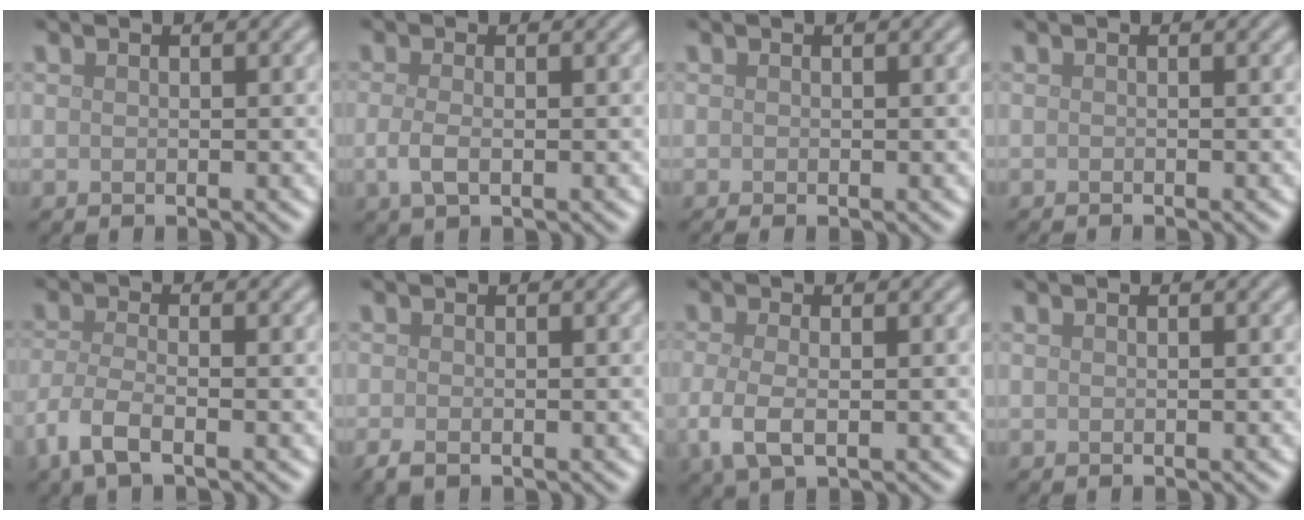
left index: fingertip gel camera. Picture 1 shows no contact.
{"total": 2.1, "force": [-0.4, 0.8, 1.9], "torque": [-0.045, -0.004, -0.014]}
{"total": 0.8, "force": [-0.3, 0.2, 0.7], "torque": [-0.013, -0.004, -0.006]}
{"total": 0.6, "force": [-0.5, 0.1, 0.3], "torque": [-0.001, -0.003, -0.011]}
{"total": 3.8, "force": [-2.1, 1.4, 2.8], "torque": [-0.070, -0.009, -0.054]}
{"total": 1.3, "force": [-0.8, 0.4, 0.9], "torque": [-0.021, -0.005, -0.017]}
{"total": 3.5, "force": [-0.9, 1.6, 3.1], "torque": [-0.079, -0.009, -0.021]}
{"total": 0.0}